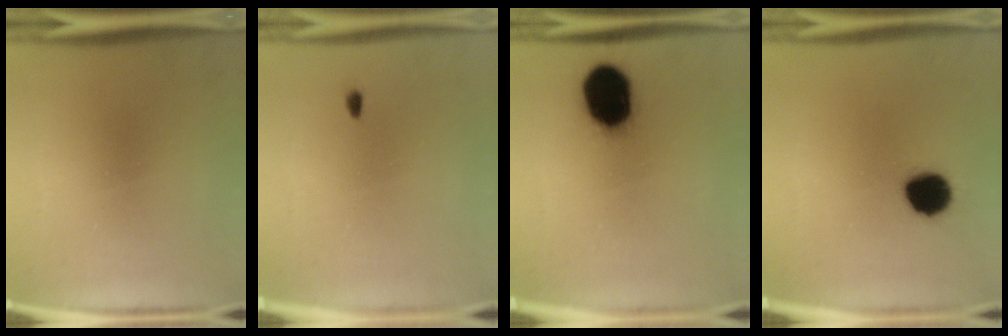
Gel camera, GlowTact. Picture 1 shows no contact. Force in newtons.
{"total": 0.6}
{"total": 17.4}
{"total": 10.1}